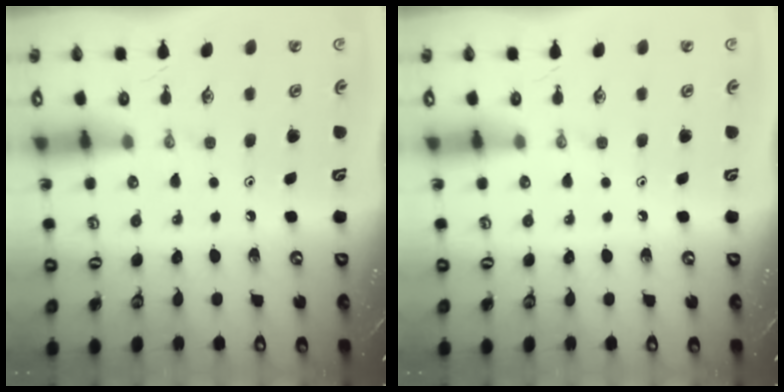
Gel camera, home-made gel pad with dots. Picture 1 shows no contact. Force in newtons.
{"total": 0.0}